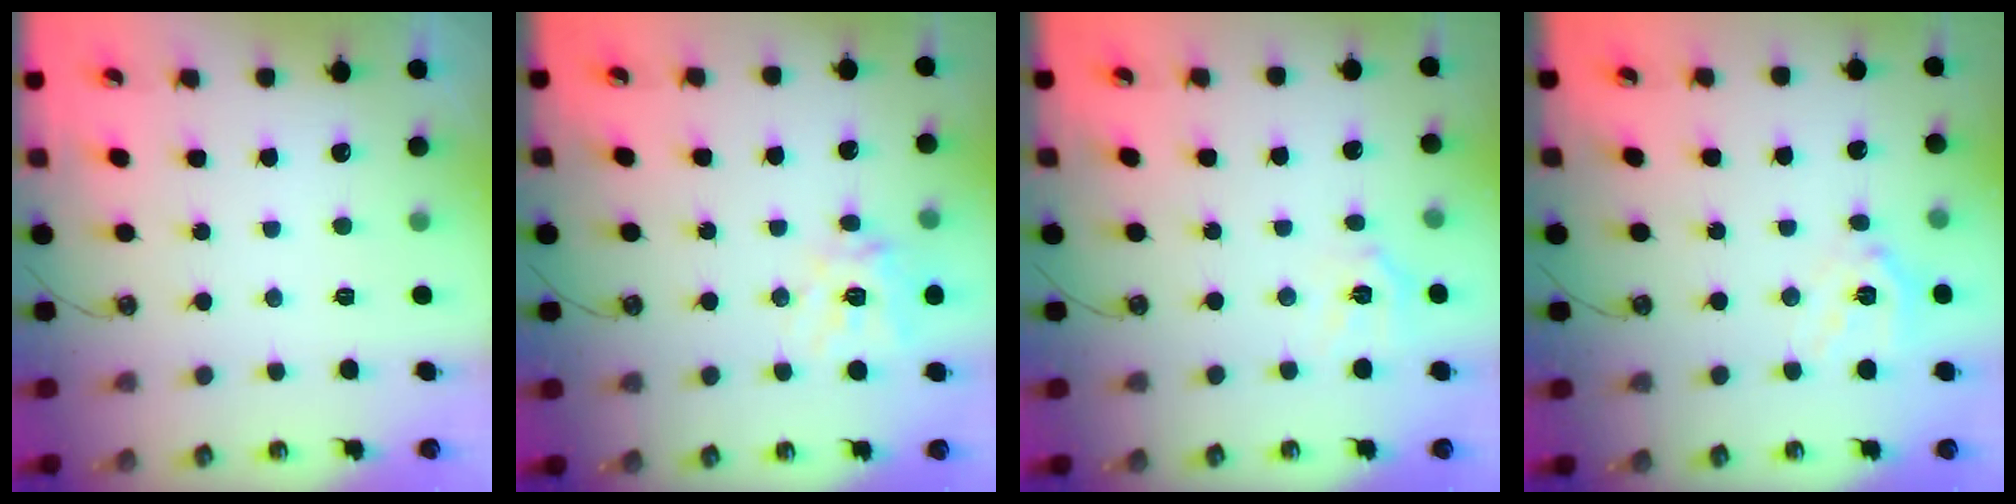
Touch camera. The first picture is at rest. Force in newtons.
{"total": 13.7, "press": 13.6, "slide": 1.8}
{"total": 7.9, "press": 7.8, "slide": 0.9}
{"total": 13.3, "press": 13.1, "slide": 2.0}